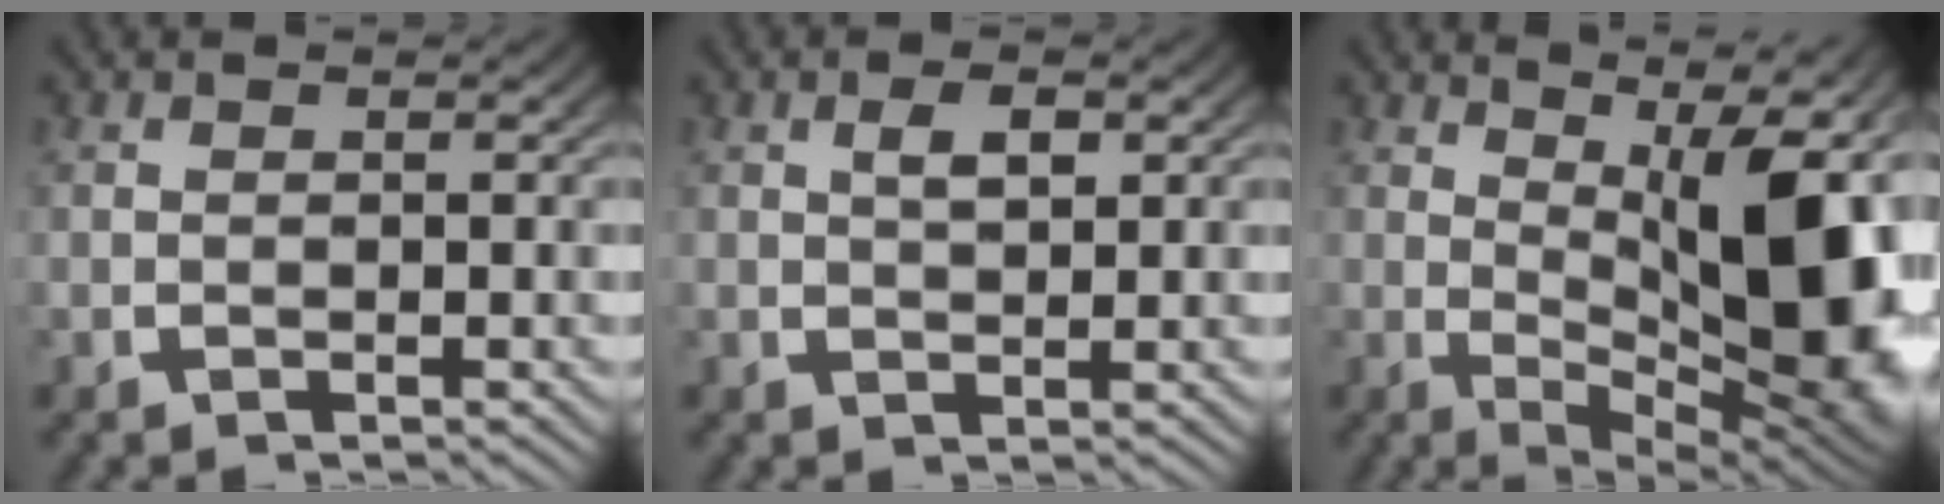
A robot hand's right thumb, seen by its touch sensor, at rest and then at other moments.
{"total": 1.4, "force": [0.2, 0.5, 1.3], "torque": [-0.021, 0.003, 0.007]}
{"total": 15.1, "force": [-0.7, 7.2, 13.2], "torque": [-0.198, -0.042, 0.018]}